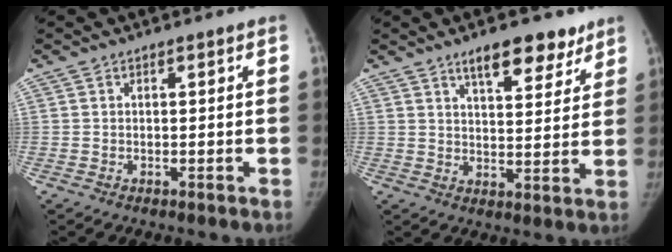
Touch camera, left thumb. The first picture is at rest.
{"total": 9.7, "force": [6.8, 4.0, 5.8], "torque": [-0.049, -0.038, 0.100]}